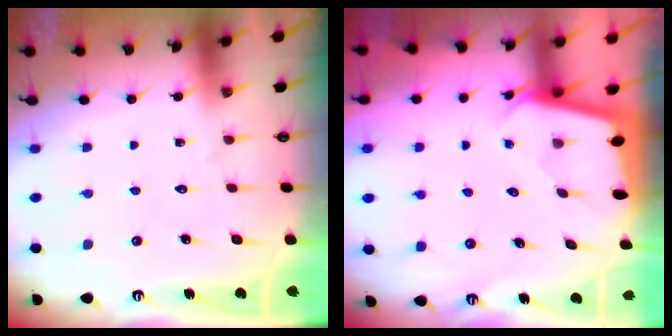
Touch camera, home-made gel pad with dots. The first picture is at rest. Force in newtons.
{"total": 2.0, "press": 2.0, "slide": 0.3}